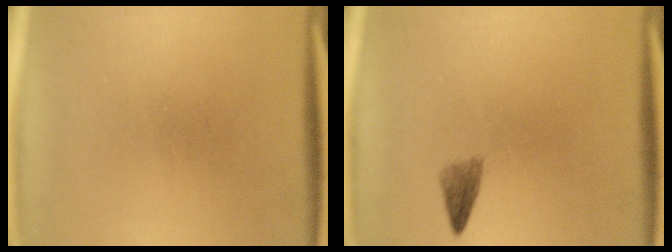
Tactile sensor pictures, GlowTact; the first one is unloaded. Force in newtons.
{"total": 1.7}